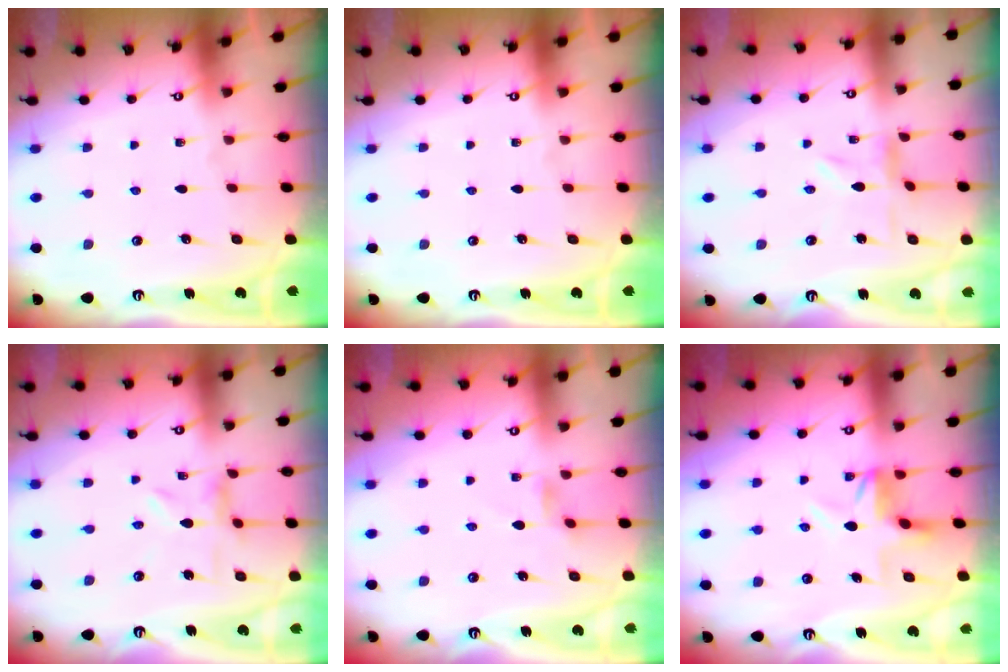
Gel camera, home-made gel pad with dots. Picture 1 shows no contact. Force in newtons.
{"total": 0.0}
{"total": 0.8, "press": 0.7, "slide": 0.4}
{"total": 2.0, "press": 2.0, "slide": 0.3}
{"total": 2.1, "press": 2.1, "slide": 0.3}
{"total": 3.9, "press": 3.9, "slide": 0.4}